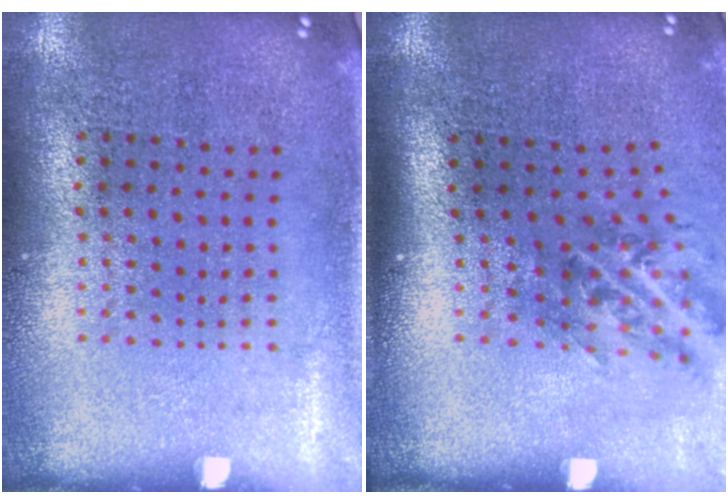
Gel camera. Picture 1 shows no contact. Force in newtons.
{"total": 1.3, "press": 1.1, "slide": 0.7}